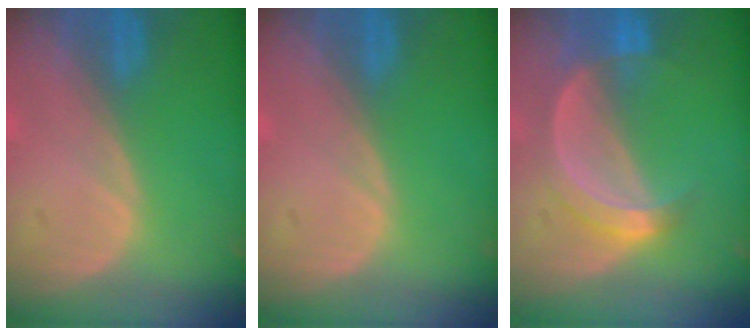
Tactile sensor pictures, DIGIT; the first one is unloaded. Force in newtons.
{"total": 0.0}
{"total": 5.9, "press": 5.5, "slide": 2.1}